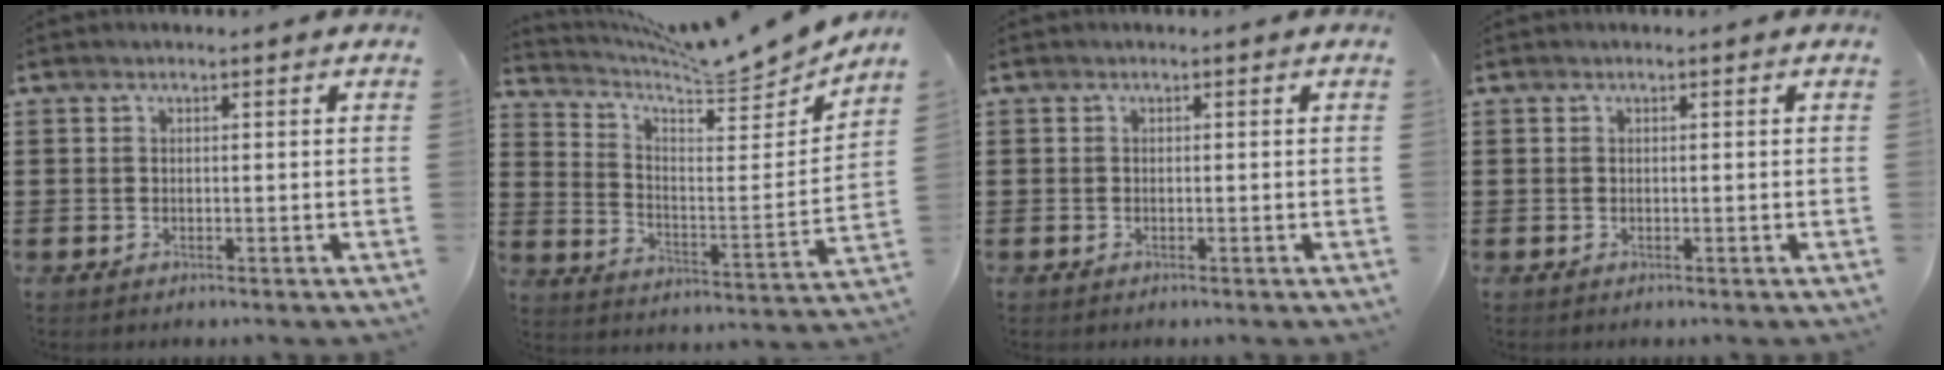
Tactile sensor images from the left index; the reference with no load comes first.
{"total": 7.4, "force": [7.1, 0.3, 2.4], "torque": [-0.062, -0.062, 0.116]}
{"total": 0.0}
{"total": 0.0}